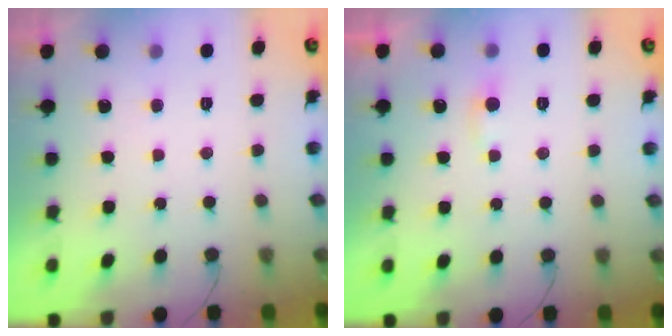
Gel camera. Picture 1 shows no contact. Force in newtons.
{"total": 3.4, "press": 3.3, "slide": 0.4}